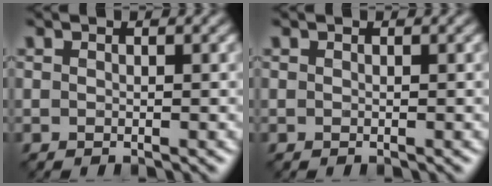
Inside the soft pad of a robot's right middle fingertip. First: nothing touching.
{"total": 0.0}